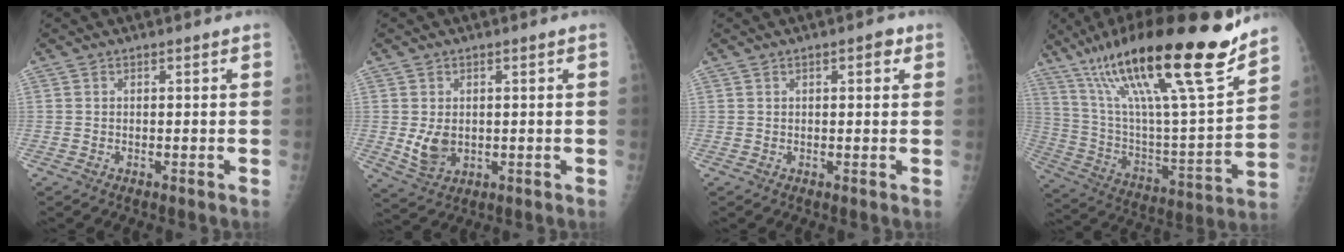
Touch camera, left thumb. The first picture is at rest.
{"total": 5.2, "force": [0.0, 3.8, 3.6], "torque": [-0.053, -0.011, 0.015]}
{"total": 2.5, "force": [1.1, 1.0, 2.0], "torque": [-0.020, 0.001, 0.012]}
{"total": 29.8, "force": [19.6, 4.6, 21.9], "torque": [-0.360, -0.051, 0.342]}